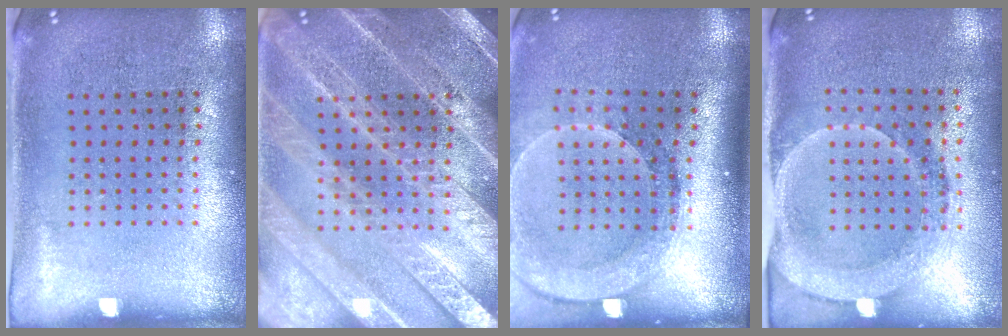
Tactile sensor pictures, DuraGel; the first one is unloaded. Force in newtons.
{"total": 5.9, "press": 5.9, "slide": 0.7}
{"total": 2.6, "press": 2.0, "slide": 1.7}
{"total": 1.8, "press": 1.7, "slide": 0.7}